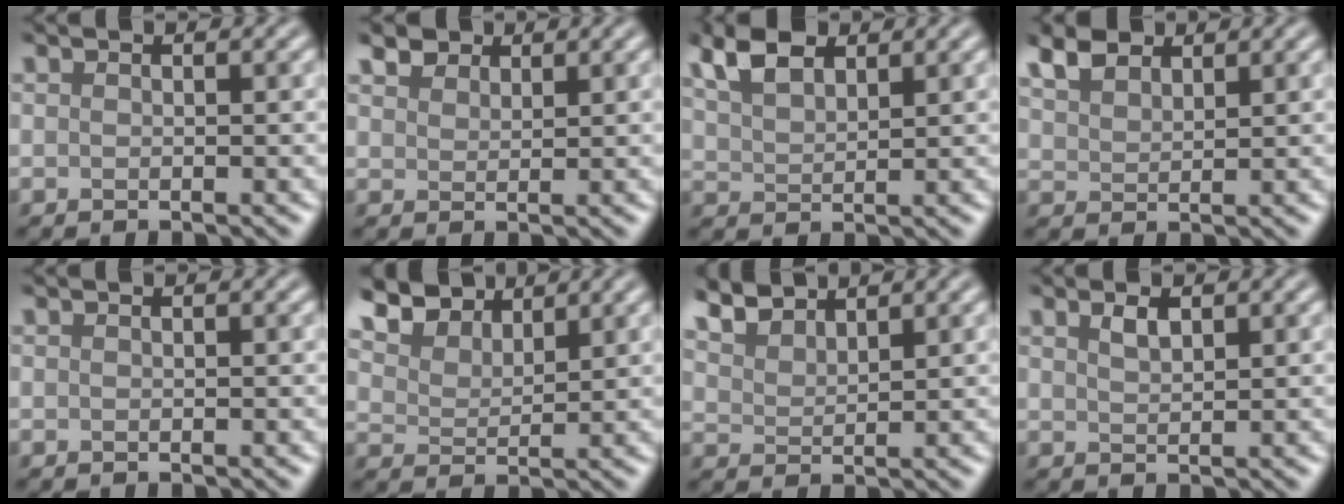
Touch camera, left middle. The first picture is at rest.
{"total": 2.8, "force": [2.3, 1.4, 0.9], "torque": [-0.025, -0.004, 0.048]}
{"total": 4.9, "force": [3.2, 2.4, 2.8], "torque": [-0.070, 0.011, 0.062]}
{"total": 4.1, "force": [2.9, 2.0, 1.9], "torque": [-0.050, 0.011, 0.059]}
{"total": 0.0}
{"total": 6.4, "force": [5.1, 2.9, 2.5], "torque": [-0.075, 0.001, 0.094]}
{"total": 4.7, "force": [4.0, 1.8, 1.8], "torque": [-0.056, 0.003, 0.076]}
{"total": 1.4, "force": [0.9, 0.5, 0.9], "torque": [-0.023, -0.001, 0.019]}